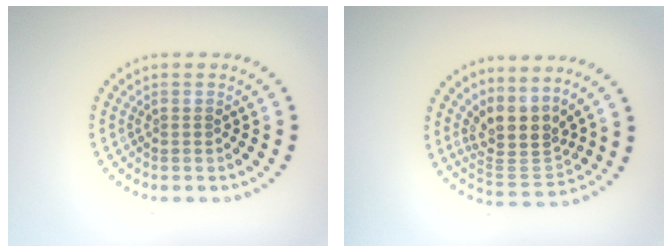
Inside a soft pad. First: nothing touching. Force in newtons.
{"total": 4.1, "press": 3.1, "slide": 2.7}